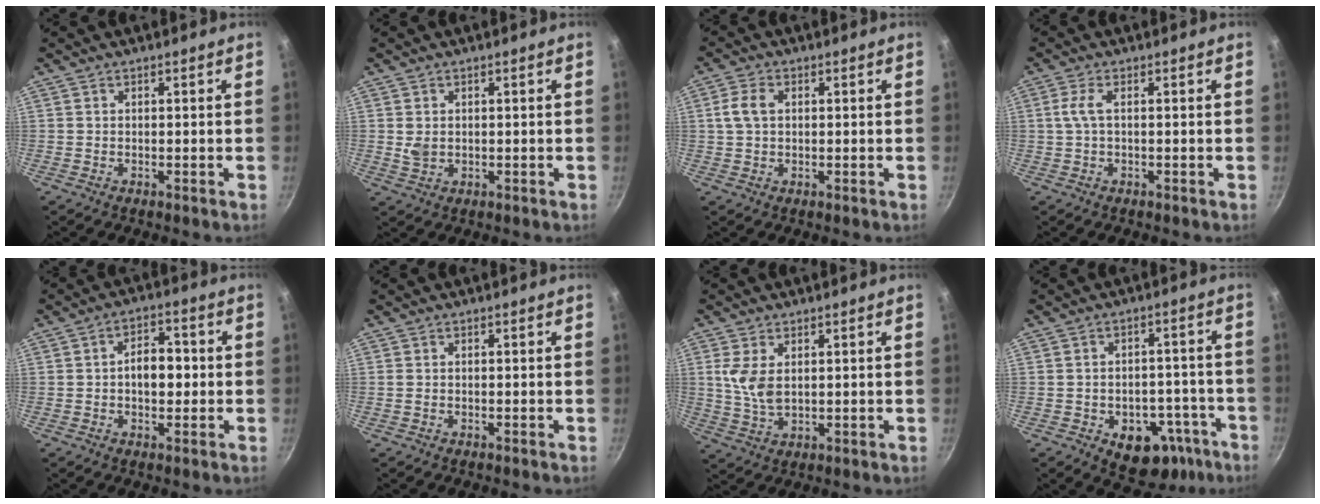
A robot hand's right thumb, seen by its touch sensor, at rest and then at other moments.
{"total": 2.4, "force": [0.3, 1.8, 1.6], "torque": [-0.030, -0.006, 0.012]}
{"total": 4.4, "force": [0.8, 2.9, 3.2], "torque": [-0.073, 0.009, 0.014]}
{"total": 2.8, "force": [0.3, 1.0, 2.6], "torque": [-0.072, 0.008, 0.005]}
{"total": 6.5, "force": [-0.1, 4.0, 5.1], "torque": [-0.058, 0.016, -0.008]}
{"total": 0.7, "force": [-0.1, 0.5, 0.5], "torque": [-0.016, 0.003, 0.000]}
{"total": 6.4, "force": [1.5, 3.6, 5.0], "torque": [-0.102, -0.006, 0.037]}
{"total": 12.6, "force": [-6.5, 8.0, 7.2], "torque": [-0.065, 0.047, -0.081]}